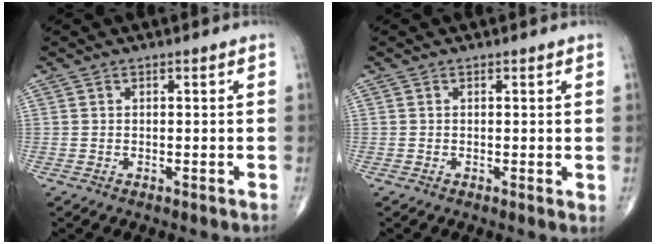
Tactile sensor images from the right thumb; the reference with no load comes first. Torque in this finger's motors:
{"motor_torque": [-0.08, -0.05, -0.09, -0.07, 0.00]}